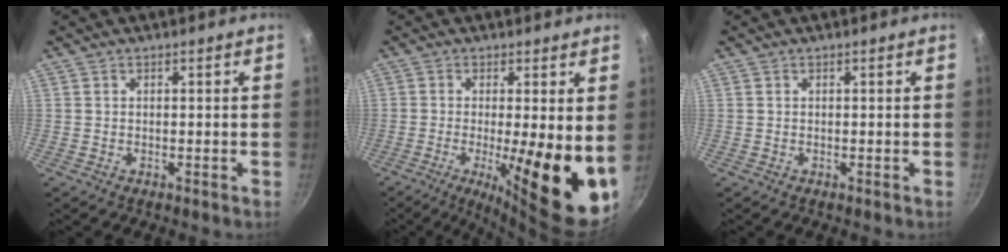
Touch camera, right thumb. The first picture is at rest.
{"total": 16.1, "force": [-2.0, 4.0, 15.4], "torque": [-0.209, -0.025, -0.026]}
{"total": 0.0}